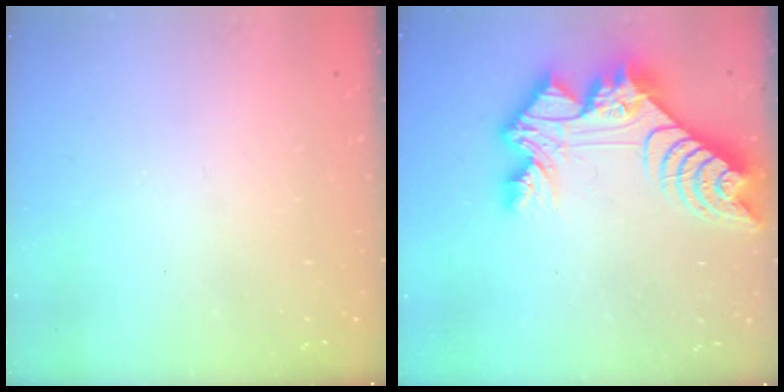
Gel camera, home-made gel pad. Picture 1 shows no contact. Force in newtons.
{"total": 14.9, "press": 14.8, "slide": 1.5}